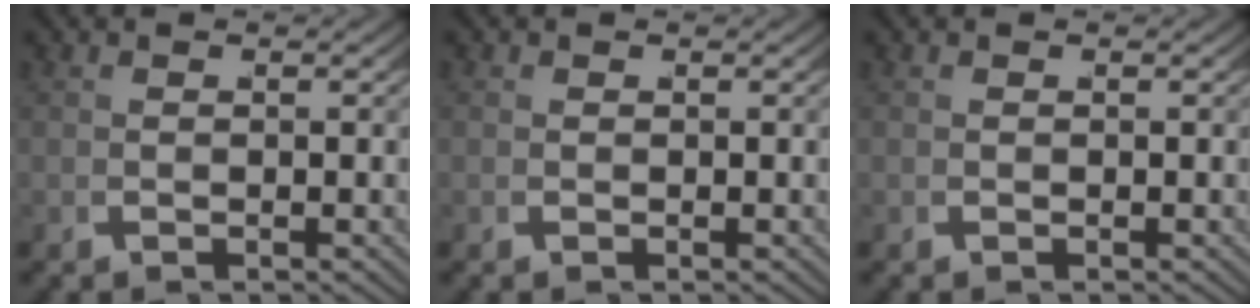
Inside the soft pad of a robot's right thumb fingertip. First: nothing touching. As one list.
[{"total": 0.0}, {"total": 0.0}]